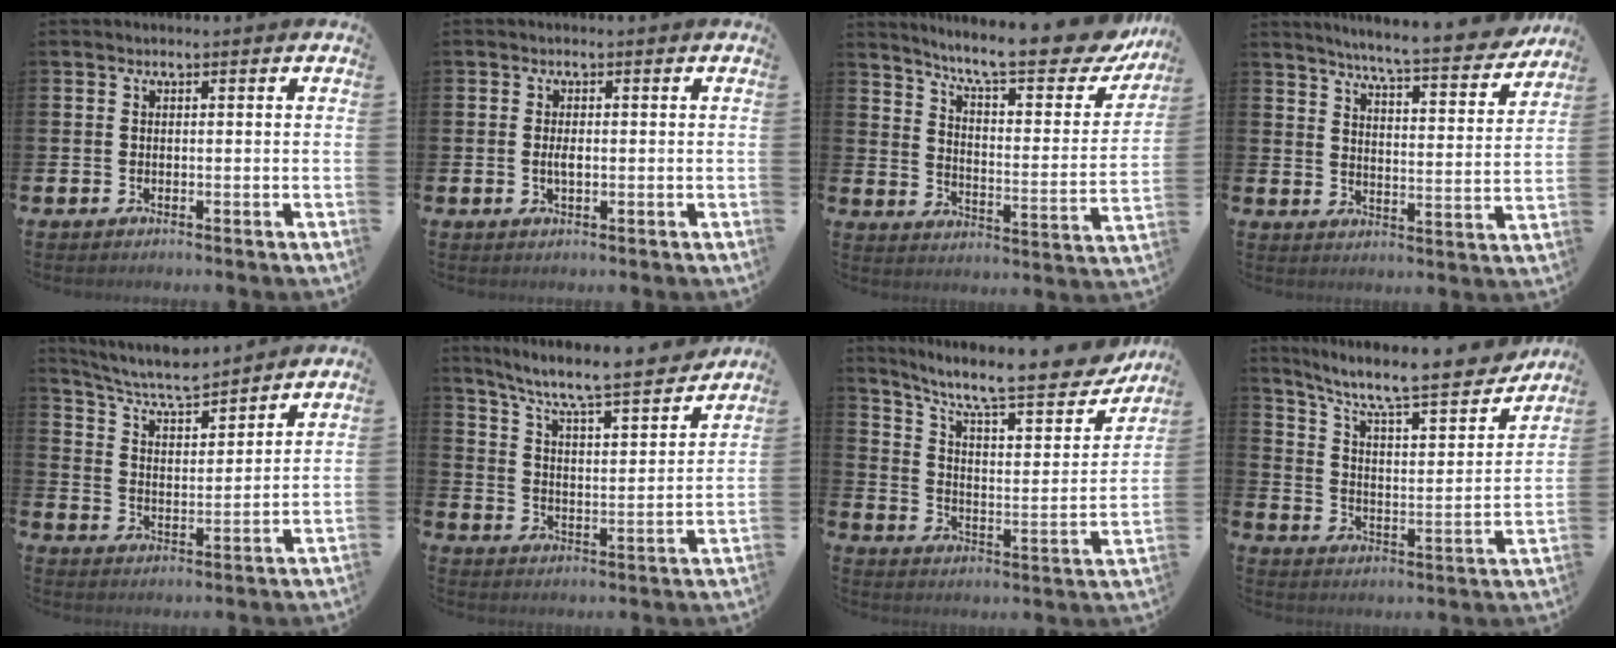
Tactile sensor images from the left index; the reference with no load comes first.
{"total": 1.8, "force": [-0.1, 0.8, 1.6], "torque": [-0.028, 0.001, -0.004]}
{"total": 10.9, "force": [9.2, 2.0, 5.4], "torque": [-0.113, -0.064, 0.148]}
{"total": 6.6, "force": [6.2, 0.0, 2.4], "torque": [-0.057, -0.051, 0.101]}
{"total": 6.8, "force": [6.4, 0.9, 2.2], "torque": [-0.072, -0.038, 0.112]}
{"total": 8.0, "force": [7.3, 0.4, 3.2], "torque": [-0.088, -0.060, 0.119]}
{"total": 11.0, "force": [9.0, 2.4, 5.8], "torque": [-0.128, -0.061, 0.146]}
{"total": 9.3, "force": [8.0, 1.5, 4.3], "torque": [-0.106, -0.061, 0.129]}